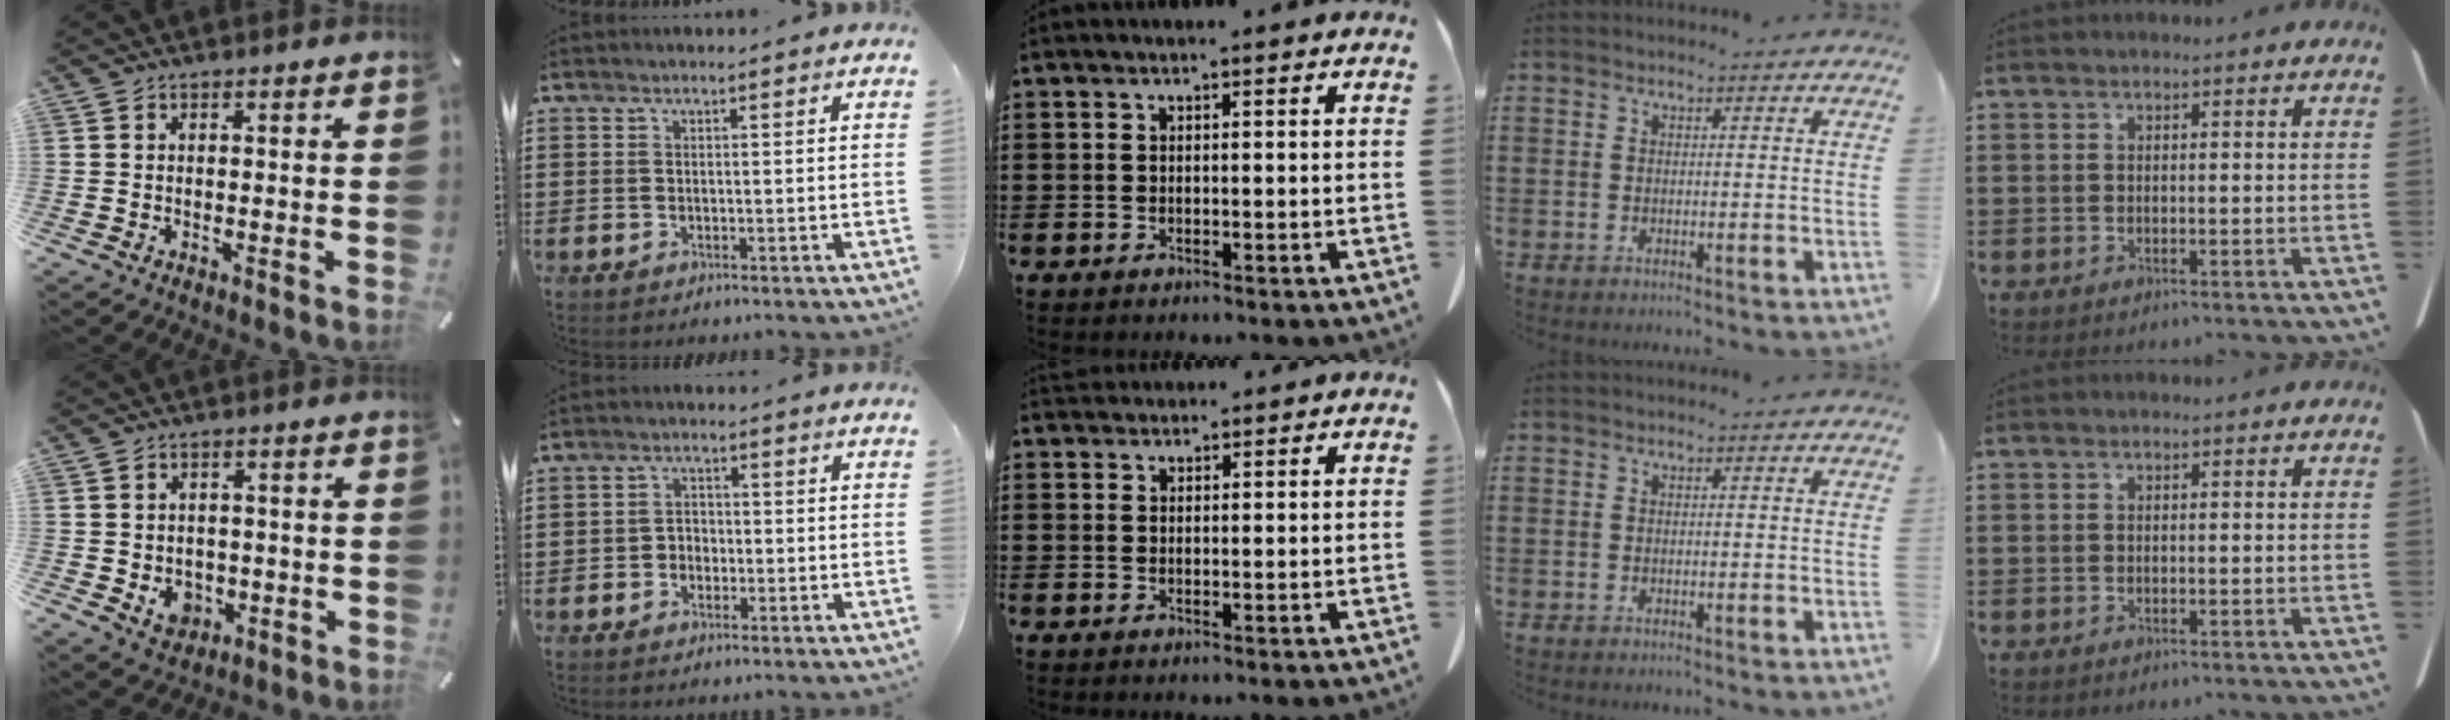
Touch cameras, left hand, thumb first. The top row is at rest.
{"thumb": {"total": 4.8, "force": [-0.8, 4.3, 2.0], "torque": [-0.020, -0.003, -0.016]}, "index": {"total": 2.1, "force": [-1.0, 1.7, 0.6], "torque": [-0.017, 0.006, -0.024]}, "middle": {"total": 1.6, "force": [1.5, 0.5, 0.1], "torque": [-0.006, -0.001, 0.031]}}